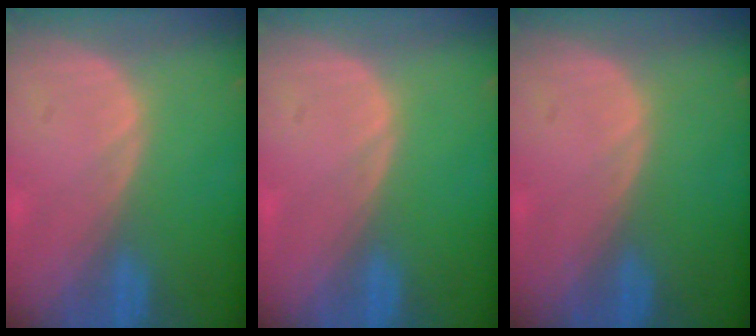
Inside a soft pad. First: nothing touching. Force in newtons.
{"total": 0.0}
{"total": 0.0}